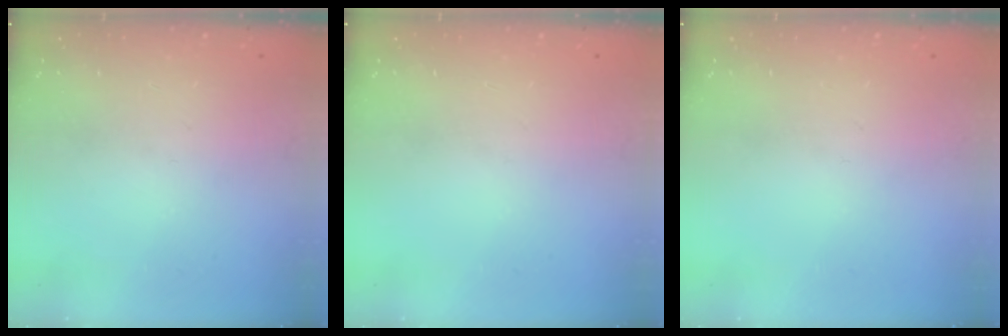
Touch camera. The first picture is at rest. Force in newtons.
{"total": 0.0}
{"total": 0.0}